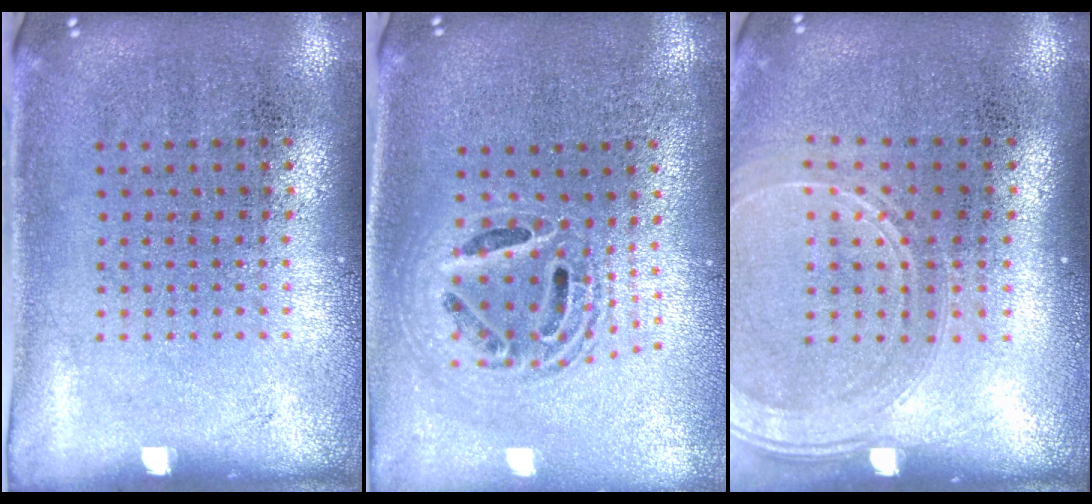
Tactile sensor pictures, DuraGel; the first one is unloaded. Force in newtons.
{"total": 1.9, "press": 1.5, "slide": 1.2}
{"total": 1.7, "press": 1.6, "slide": 0.6}